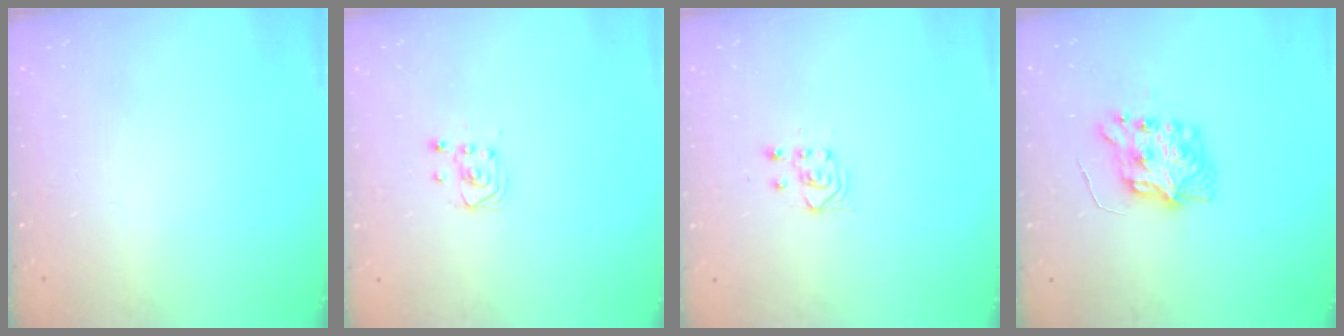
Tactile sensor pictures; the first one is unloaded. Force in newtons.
{"total": 2.9, "press": 2.9, "slide": 0.4}
{"total": 3.3, "press": 3.0, "slide": 1.4}
{"total": 8.6, "press": 8.6, "slide": 1.0}